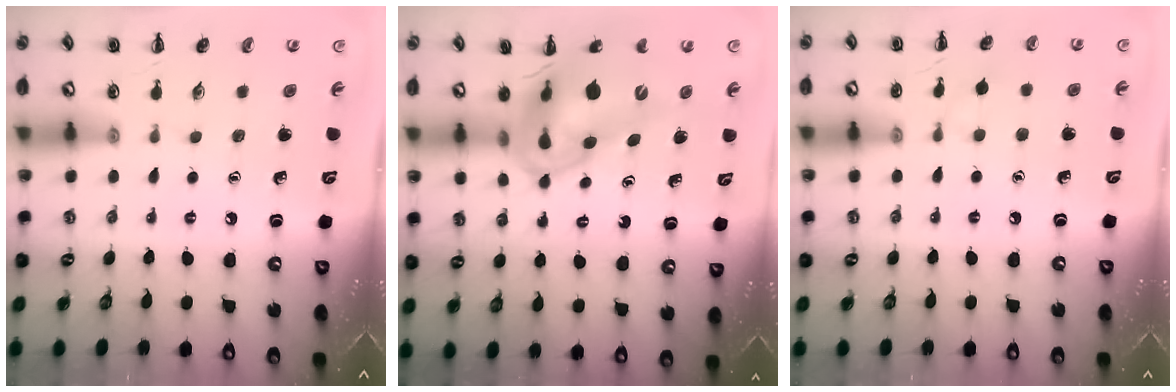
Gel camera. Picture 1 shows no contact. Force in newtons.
{"total": 15.7, "press": 15.1, "slide": 4.4}
{"total": 3.9, "press": 3.7, "slide": 1.4}